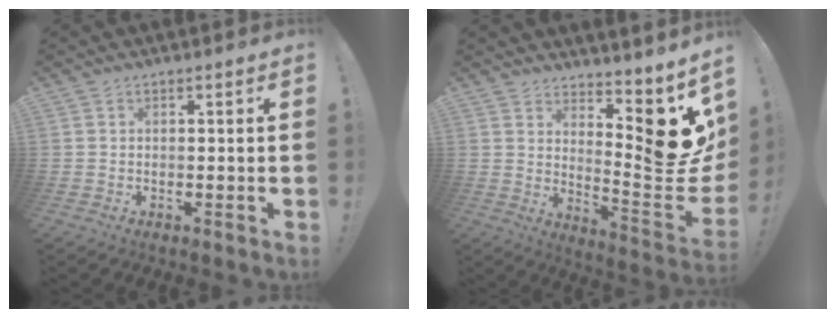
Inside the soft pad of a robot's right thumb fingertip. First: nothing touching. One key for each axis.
{"total": 13.9, "fx": 5.4, "fy": 5.3, "fz": 11.7, "tx": -0.104, "ty": -0.076, "tz": 0.087}